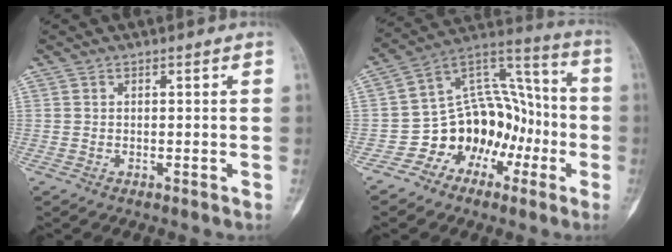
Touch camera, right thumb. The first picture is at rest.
{"total": 15.4, "force": [-6.2, 11.7, 7.8], "torque": [-0.062, 0.103, -0.108]}